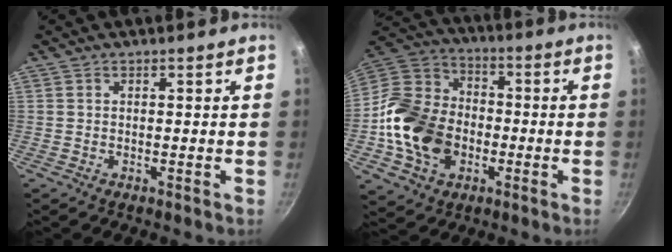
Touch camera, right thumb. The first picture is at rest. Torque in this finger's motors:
{"motor_torque": [1.27, 1.23, 1.79, -0.59, 0.20]}